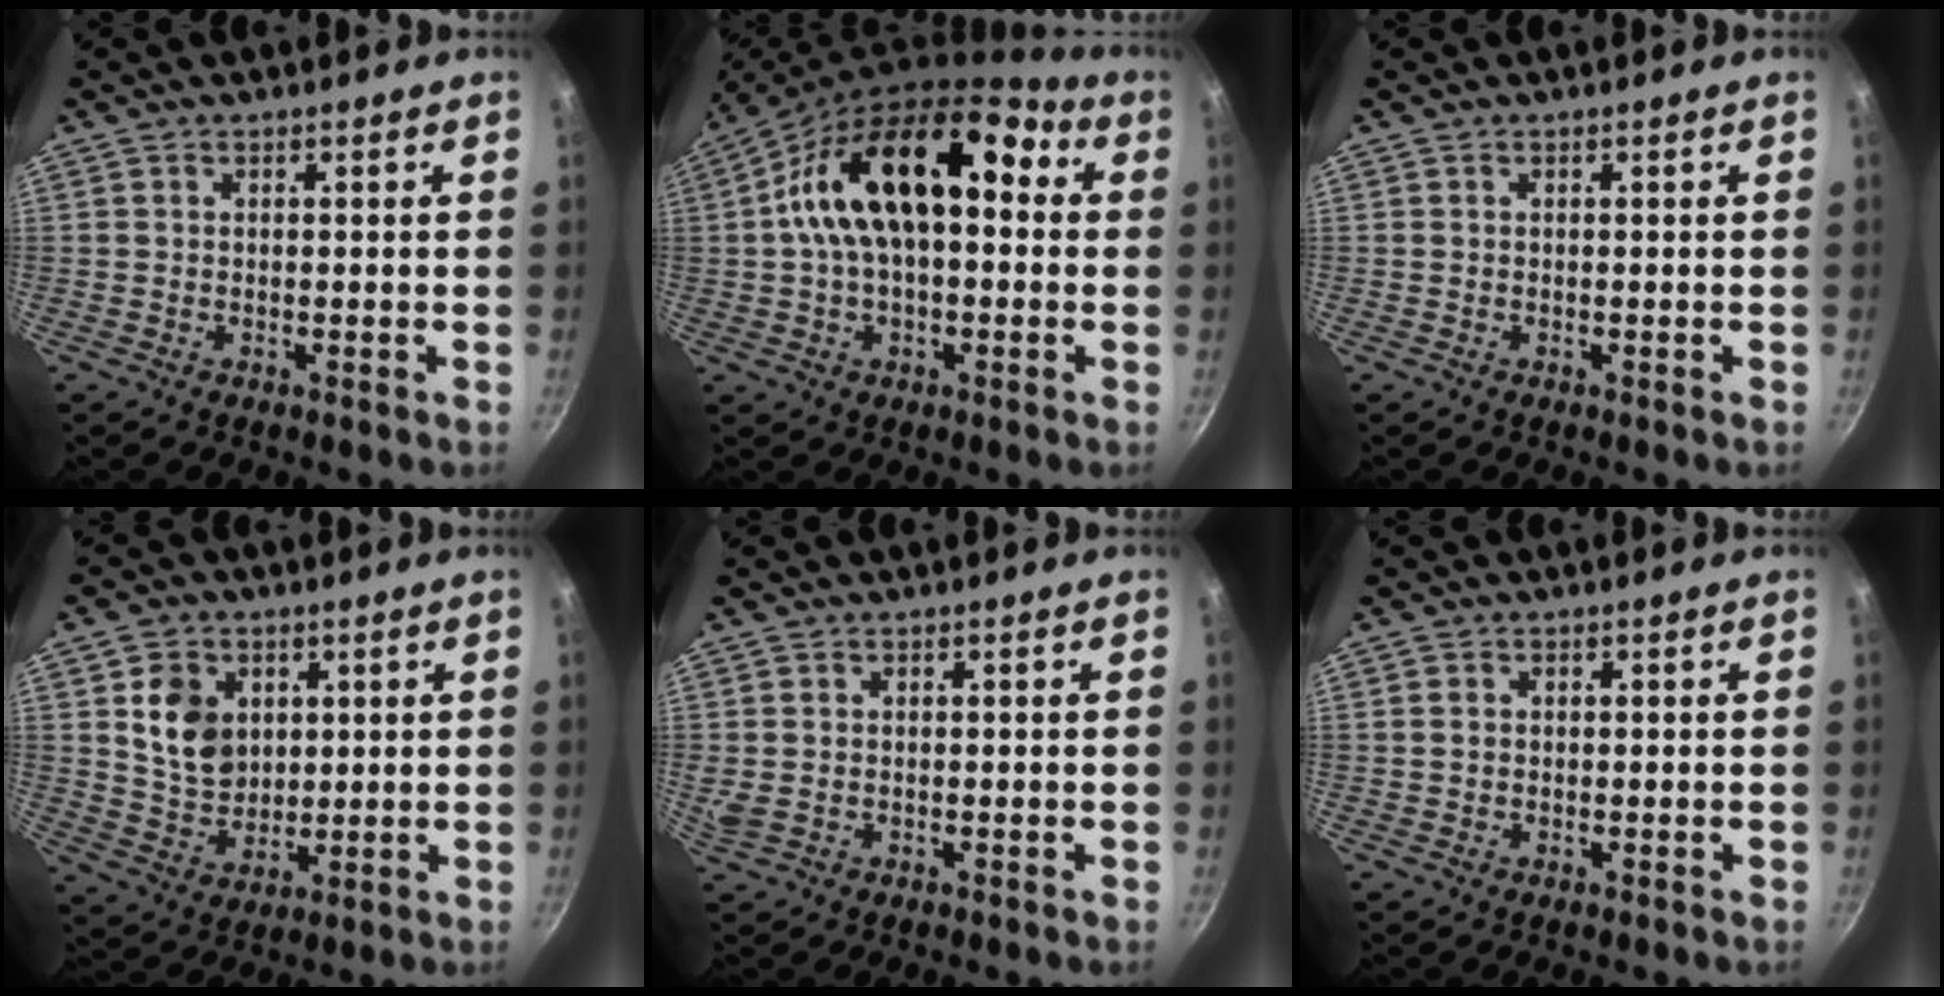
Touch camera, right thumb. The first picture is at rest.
{"total": 18.3, "force": [2.4, 10.6, 14.7], "torque": [-0.219, 0.051, 0.020]}
{"total": 0.0}
{"total": 9.7, "force": [2.7, 7.9, 5.0], "torque": [-0.060, -0.019, 0.057]}
{"total": 2.2, "force": [0.1, 1.7, 1.4], "torque": [-0.025, -0.005, 0.006]}
{"total": 1.1, "force": [0.3, 1.0, 0.3], "torque": [-0.002, 0.002, 0.004]}